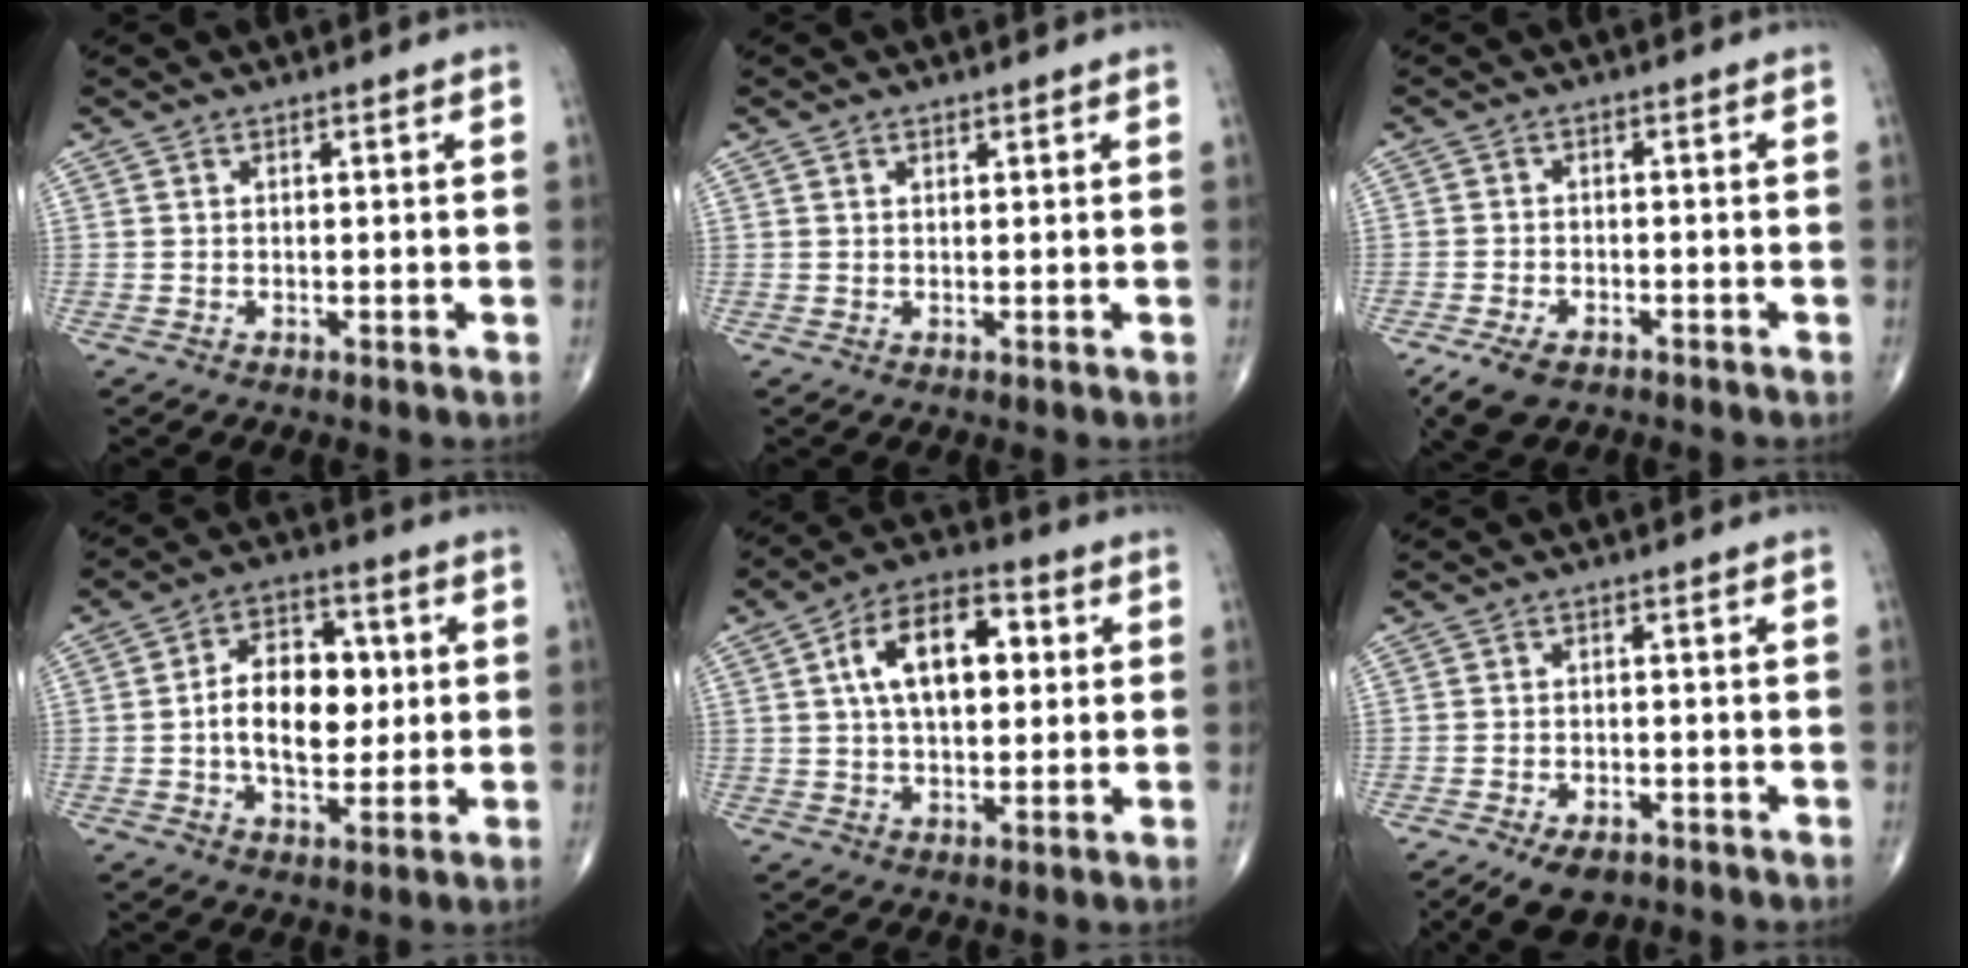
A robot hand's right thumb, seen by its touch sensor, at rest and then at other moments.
{"total": 0.8, "force": [0.5, 0.5, 0.3], "torque": [-0.001, -0.003, 0.007]}
{"total": 6.2, "force": [-3.9, 3.3, 3.4], "torque": [-0.065, 0.005, -0.066]}
{"total": 12.9, "force": [0.4, 8.1, 10.1], "torque": [-0.127, 0.014, 0.004]}
{"total": 13.9, "force": [2.9, 7.7, 11.2], "torque": [-0.166, 0.018, 0.041]}
{"total": 6.3, "force": [-4.4, 3.2, 3.2], "torque": [-0.047, 0.009, -0.069]}